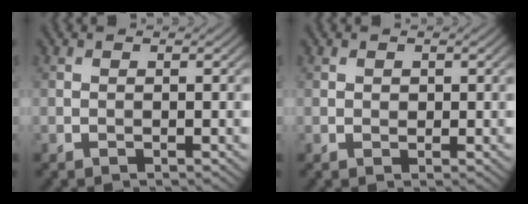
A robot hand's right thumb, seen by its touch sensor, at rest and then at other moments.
{"total": 0.7, "force": [0.2, 0.6, 0.2], "torque": [-0.007, -0.004, 0.004]}